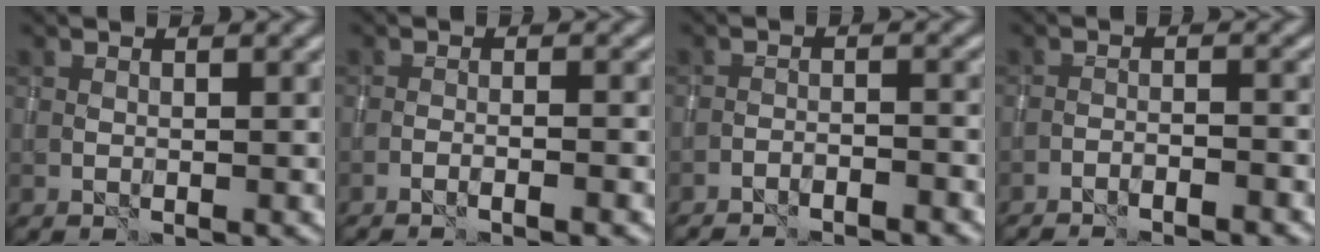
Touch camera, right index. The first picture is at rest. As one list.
[{"total": 2.5, "force": [-1.7, 0.4, 1.8], "torque": [-0.026, 0.014, -0.037]}, {"total": 3.8, "force": [-3.6, 0.6, 1.0], "torque": [-0.013, 0.008, -0.051]}, {"total": 3.5, "force": [-3.2, 0.5, 1.4], "torque": [-0.020, 0.008, -0.050]}]